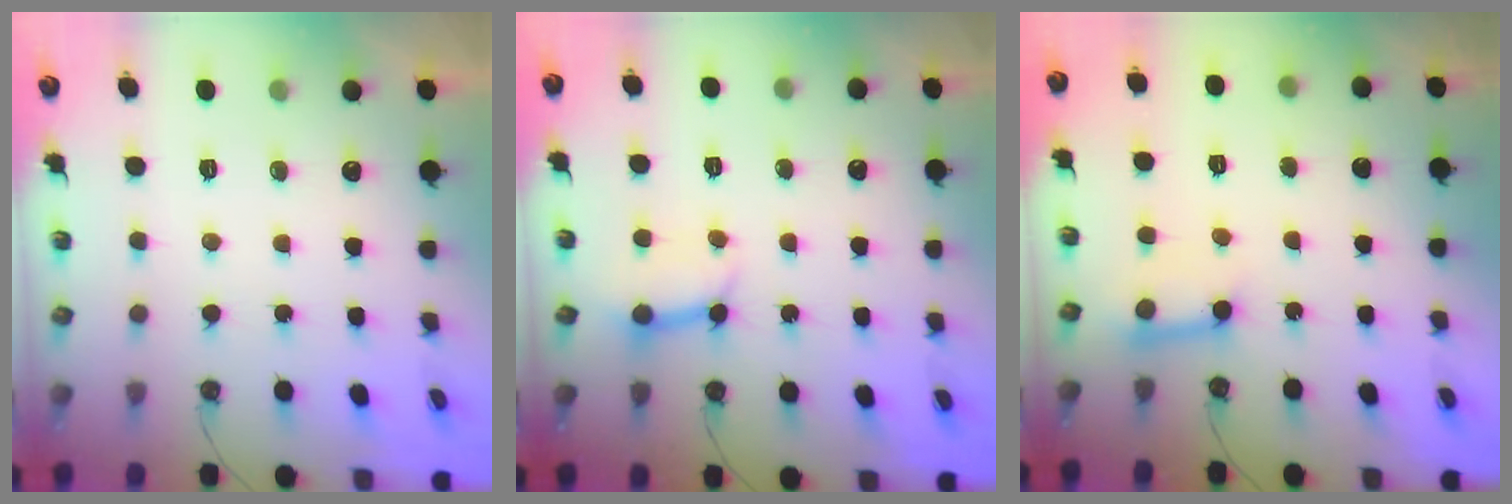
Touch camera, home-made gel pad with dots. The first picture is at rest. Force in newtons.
{"total": 6.9, "press": 6.8, "slide": 0.8}
{"total": 8.6, "press": 8.5, "slide": 0.9}